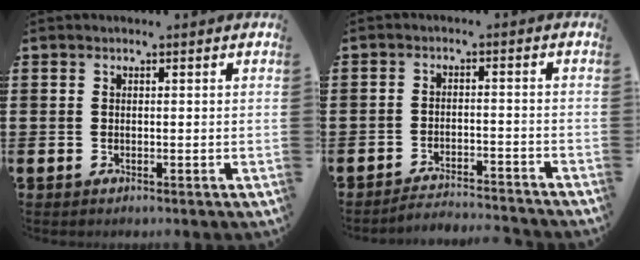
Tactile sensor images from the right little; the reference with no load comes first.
{"total": 2.8, "force": [-2.8, -0.1, 0.1], "torque": [-0.006, 0.002, -0.059]}